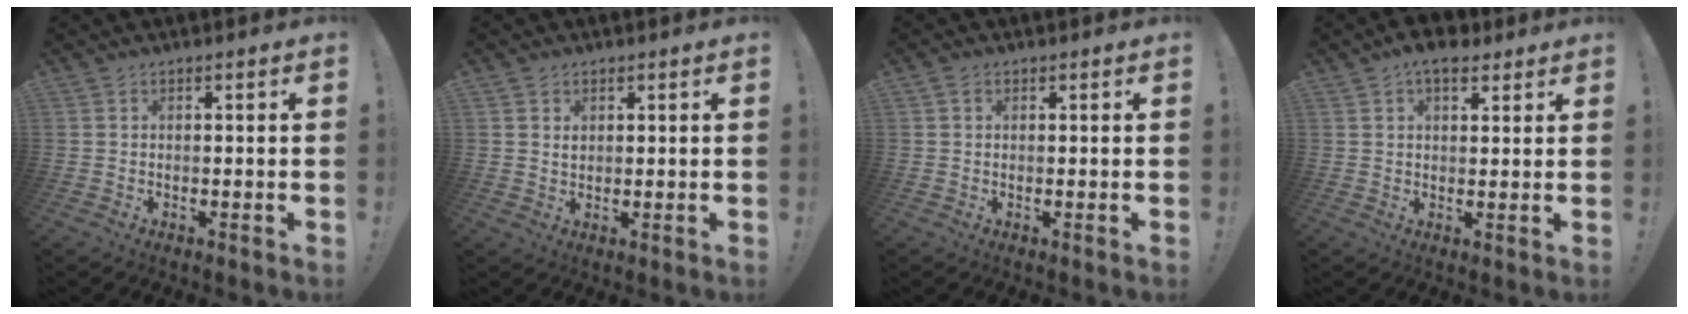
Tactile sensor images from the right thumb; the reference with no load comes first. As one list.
[{"total": 1.8, "force": [1.1, 1.4, 0.4], "torque": [0.000, -0.006, 0.019]}, {"total": 0.8, "force": [0.4, 0.6, 0.2], "torque": [-0.001, 0.002, 0.007]}, {"total": 5.9, "force": [3.3, 3.2, 3.7], "torque": [-0.054, -0.006, 0.058]}]